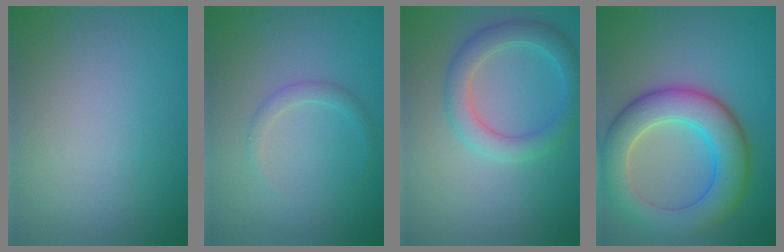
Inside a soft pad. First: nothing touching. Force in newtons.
{"total": 1.3, "press": 1.3, "slide": 0.0}
{"total": 3.6, "press": 3.6, "slide": 0.1}
{"total": 8.3, "press": 8.3, "slide": 0.4}